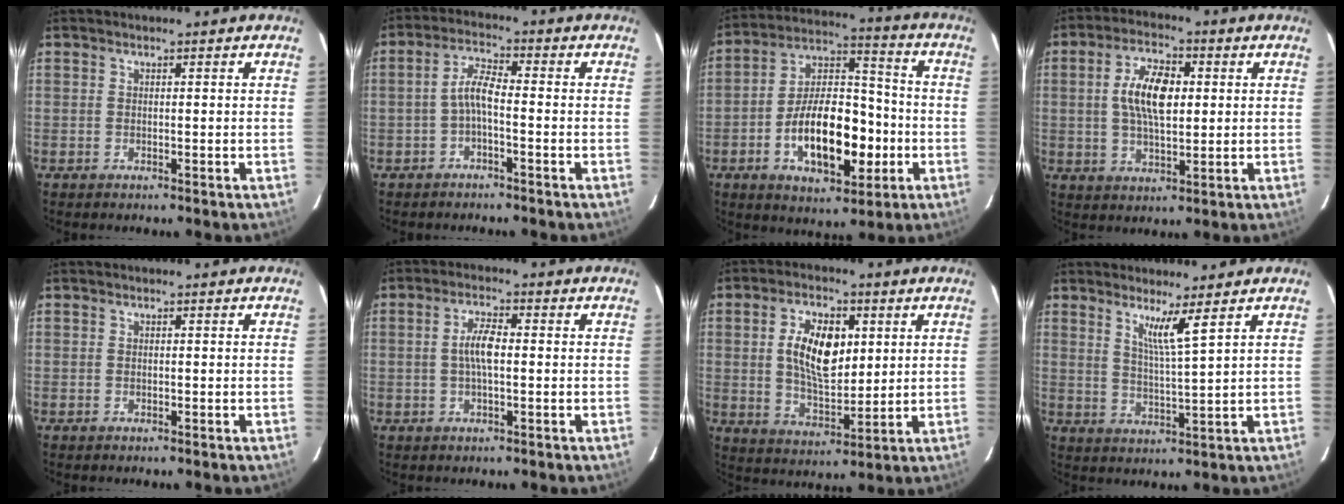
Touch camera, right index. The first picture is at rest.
{"total": 3.9, "force": [-1.6, 0.8, 3.4], "torque": [-0.077, 0.013, -0.034]}
{"total": 17.7, "force": [-5.2, 9.0, 14.3], "torque": [-0.258, 0.022, -0.076]}
{"total": 9.5, "force": [1.4, 4.4, 8.3], "torque": [-0.157, 0.012, 0.026]}
{"total": 0.0}
{"total": 4.6, "force": [-0.1, 1.4, 4.4], "torque": [-0.087, 0.008, -0.001]}
{"total": 11.6, "force": [2.6, 6.1, 9.5], "torque": [-0.171, 0.012, 0.053]}
{"total": 5.2, "force": [3.4, -0.8, 3.9], "torque": [-0.071, -0.010, 0.061]}